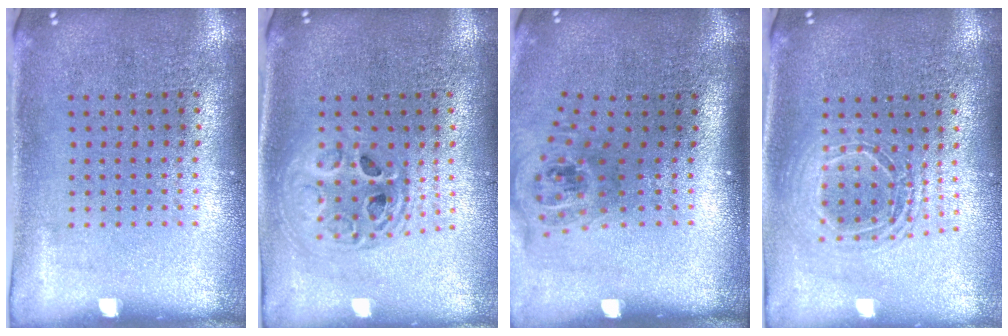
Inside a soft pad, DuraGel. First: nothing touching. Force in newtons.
{"total": 1.7, "press": 1.4, "slide": 0.9}
{"total": 1.7, "press": 1.3, "slide": 1.1}
{"total": 1.7, "press": 1.4, "slide": 0.9}